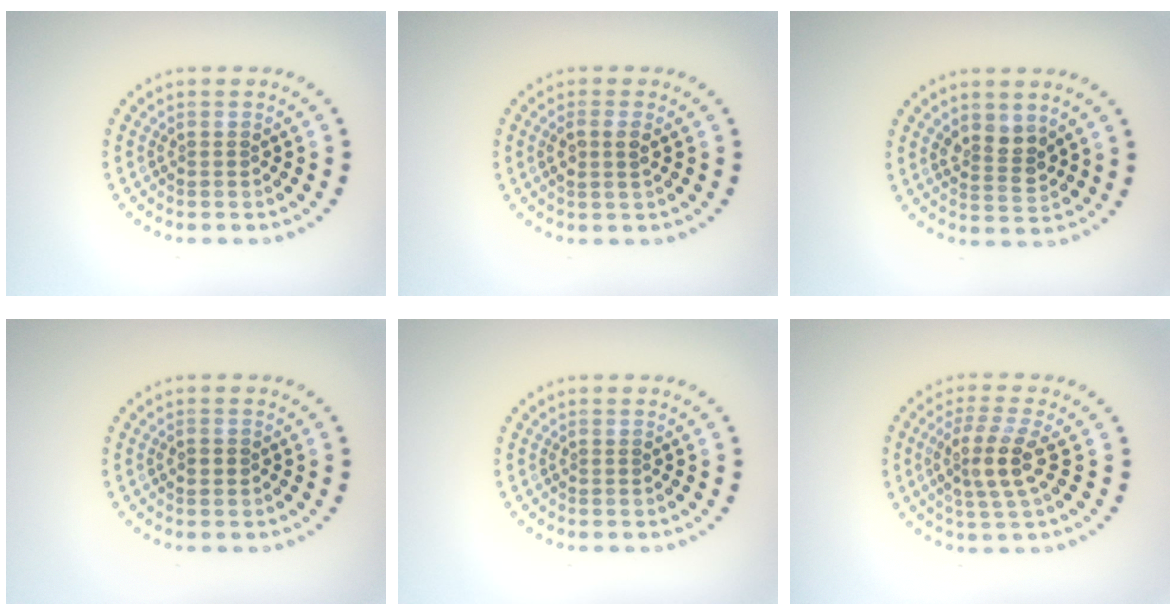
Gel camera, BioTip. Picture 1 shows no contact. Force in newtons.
{"total": 1.8, "press": 1.7, "slide": 0.6}
{"total": 2.6, "press": 2.4, "slide": 1.0}
{"total": 1.3, "press": 1.3, "slide": 0.1}
{"total": 0.0}
{"total": 3.7, "press": 3.2, "slide": 1.8}